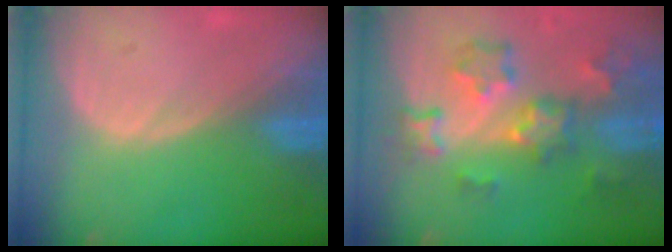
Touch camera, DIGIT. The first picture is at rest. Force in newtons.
{"total": 9.2, "press": 8.1, "slide": 4.4}